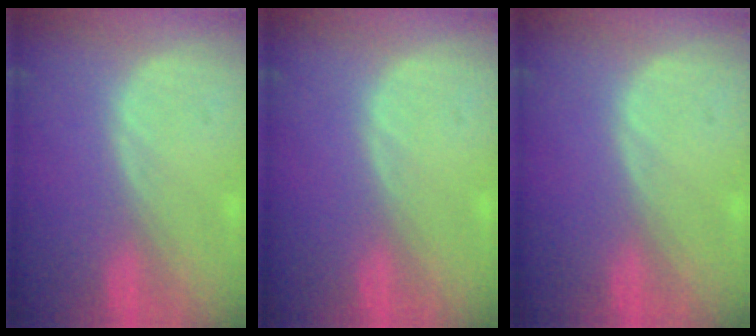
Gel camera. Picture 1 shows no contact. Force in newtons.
{"total": 0.0}
{"total": 0.0}